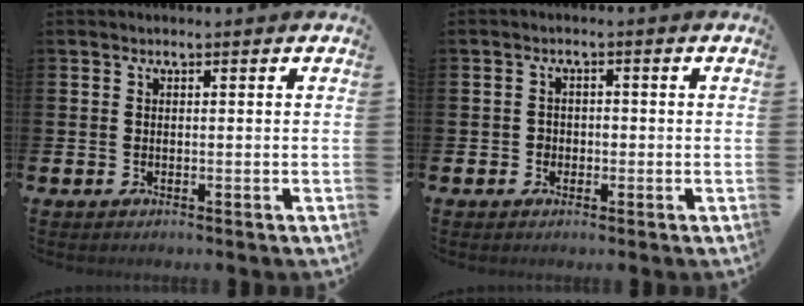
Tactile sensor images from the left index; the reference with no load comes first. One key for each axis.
{"total": 1.5, "fx": -0.6, "fy": 1.3, "fz": 0.4, "tx": -0.009, "ty": 0.004, "tz": -0.016}